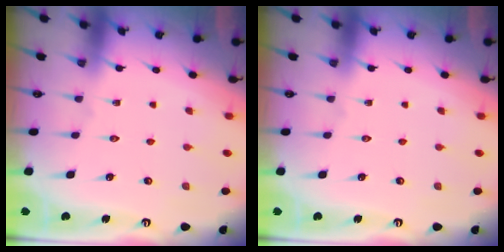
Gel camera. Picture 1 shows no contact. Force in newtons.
{"total": 0.0}